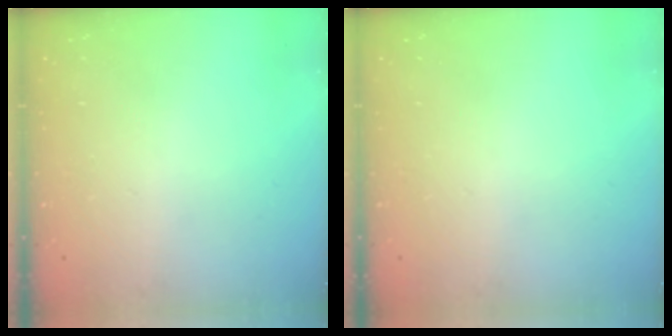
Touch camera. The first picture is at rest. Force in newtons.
{"total": 0.0}